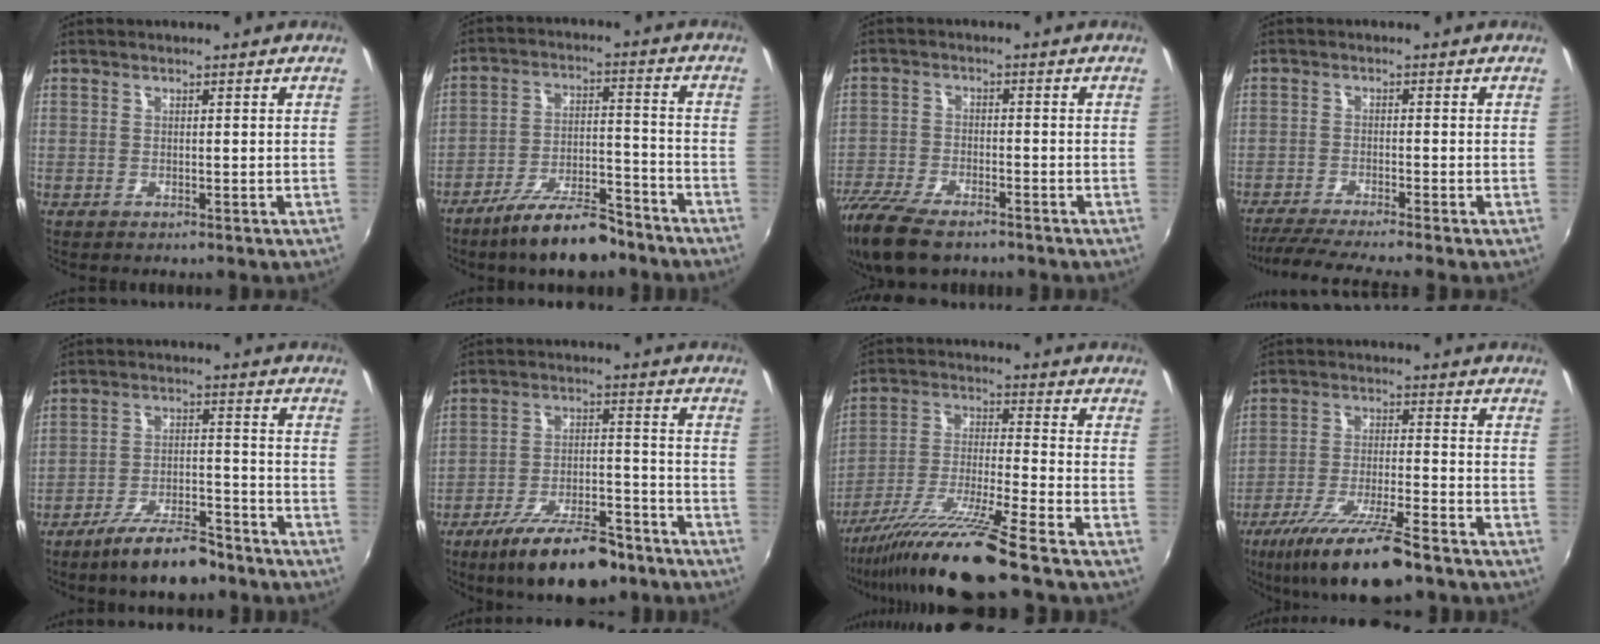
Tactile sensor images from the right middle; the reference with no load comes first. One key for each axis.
{"total": 13.1, "fx": -10.5, "fy": 3.6, "fz": 7.1, "tx": -0.135, "ty": 0.003, "tz": -0.168}
{"total": 14.6, "fx": -11.2, "fy": 5.2, "fz": 7.8, "tx": -0.192, "ty": -0.042, "tz": -0.203}
{"total": 8.9, "fx": -7.7, "fy": -1.3, "fz": 4.2, "tx": -0.098, "ty": -0.025, "tz": -0.130}
{"total": 11.0, "fx": -8.7, "fy": 3.0, "fz": 6.0, "tx": -0.118, "ty": 0.000, "tz": -0.139}
{"total": 16.6, "fx": -12.3, "fy": 5.4, "fz": 9.7, "tx": -0.178, "ty": -0.012, "tz": -0.187}
{"total": 13.7, "fx": -10.8, "fy": -1.8, "fz": 8.2, "tx": -0.162, "ty": -0.023, "tz": -0.195}
{"total": 14.6, "fx": -10.7, "fy": 2.0, "fz": 9.8, "tx": -0.198, "ty": -0.035, "tz": -0.184}